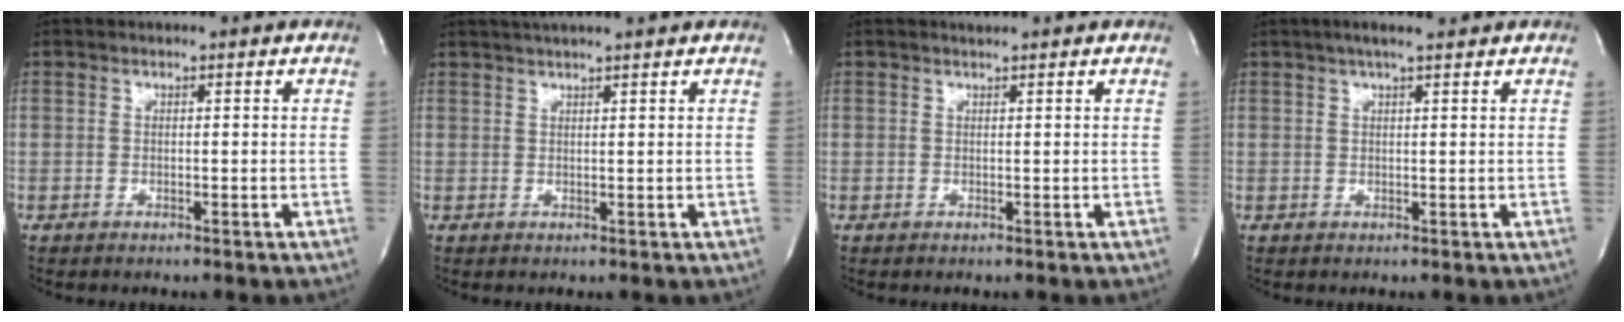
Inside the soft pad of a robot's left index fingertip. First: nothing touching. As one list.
[{"total": 5.4, "force": [4.6, -0.4, 2.8], "torque": [-0.044, 0.025, 0.070]}, {"total": 0.6, "force": [0.6, -0.1, 0.1], "torque": [-0.009, -0.001, 0.012]}, {"total": 3.8, "force": [2.9, 0.2, 2.4], "torque": [-0.042, 0.016, 0.049]}]